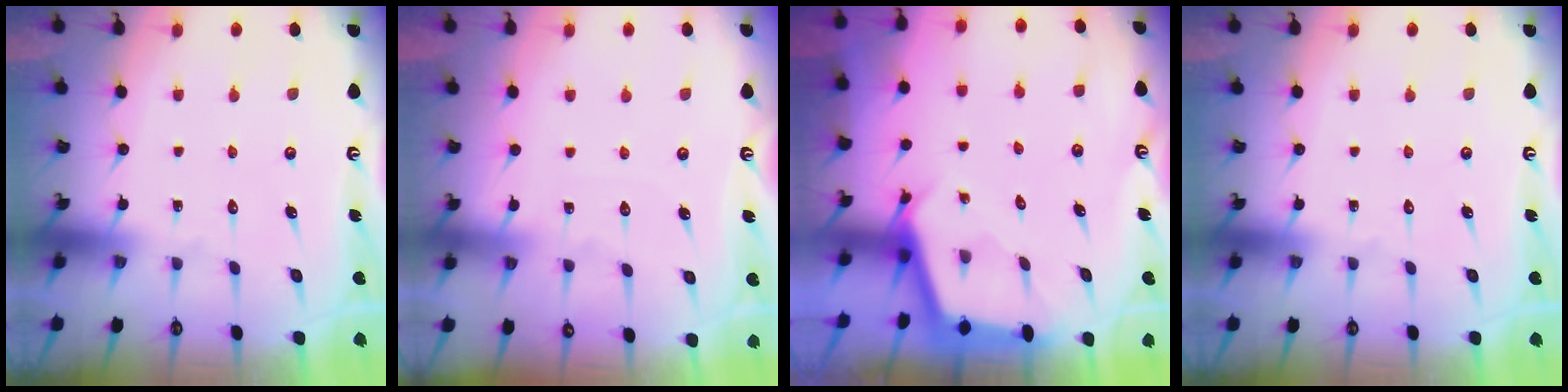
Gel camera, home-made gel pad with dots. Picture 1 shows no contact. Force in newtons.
{"total": 3.5, "press": 3.5, "slide": 0.4}
{"total": 2.5, "press": 2.5, "slide": 0.1}
{"total": 0.0}